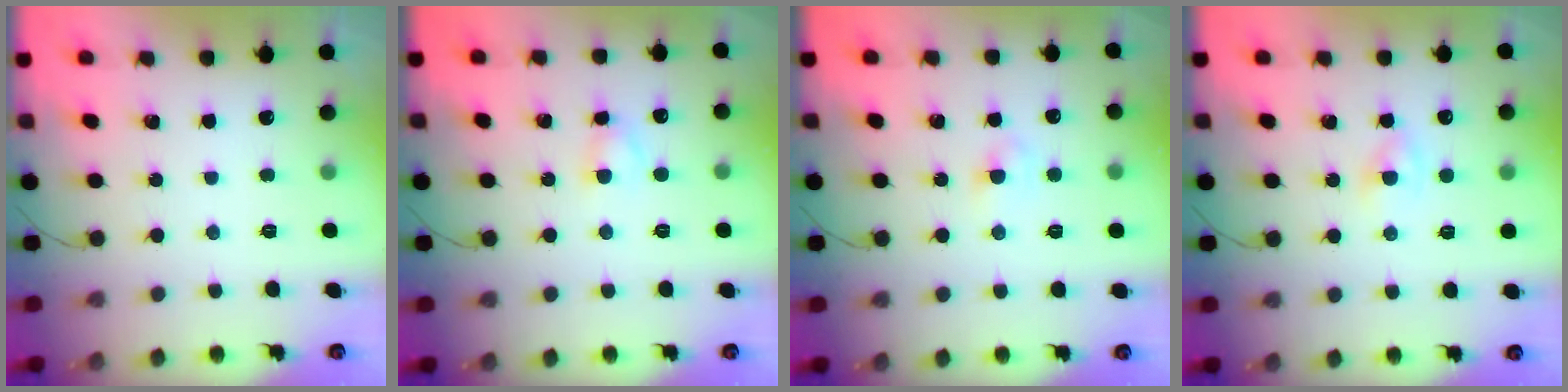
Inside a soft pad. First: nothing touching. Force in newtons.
{"total": 3.3, "press": 3.0, "slide": 1.3}
{"total": 3.0, "press": 2.9, "slide": 0.9}
{"total": 2.0, "press": 1.9, "slide": 0.7}